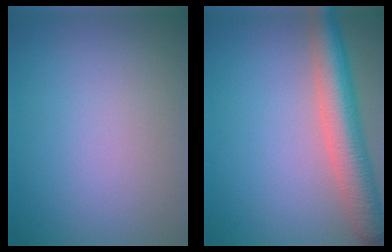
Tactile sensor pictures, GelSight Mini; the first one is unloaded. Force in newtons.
{"total": 6.4, "press": 6.4, "slide": 0.3}